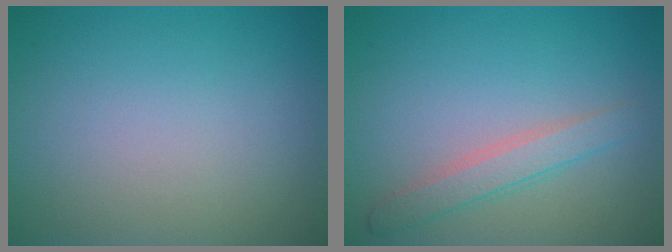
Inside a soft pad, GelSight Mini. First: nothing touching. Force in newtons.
{"total": 2.3, "press": 2.3, "slide": 0.1}